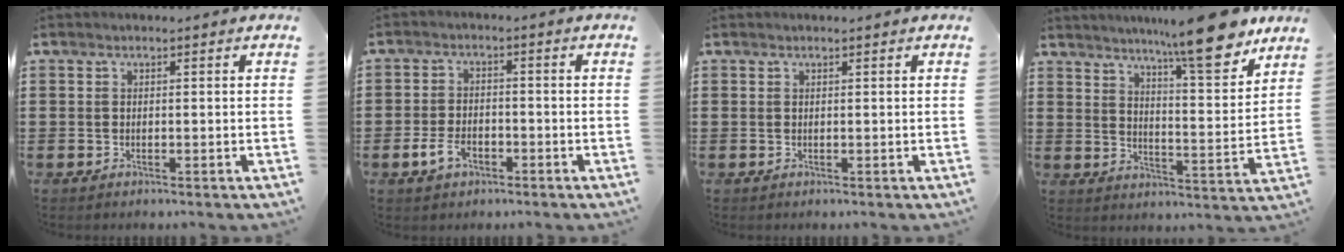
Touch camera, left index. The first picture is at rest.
{"total": 3.9, "force": [-2.0, 2.3, 2.5], "torque": [-0.058, 0.000, -0.041]}
{"total": 0.0}
{"total": 12.2, "force": [9.8, 0.9, 7.1], "torque": [-0.118, -0.052, 0.161]}